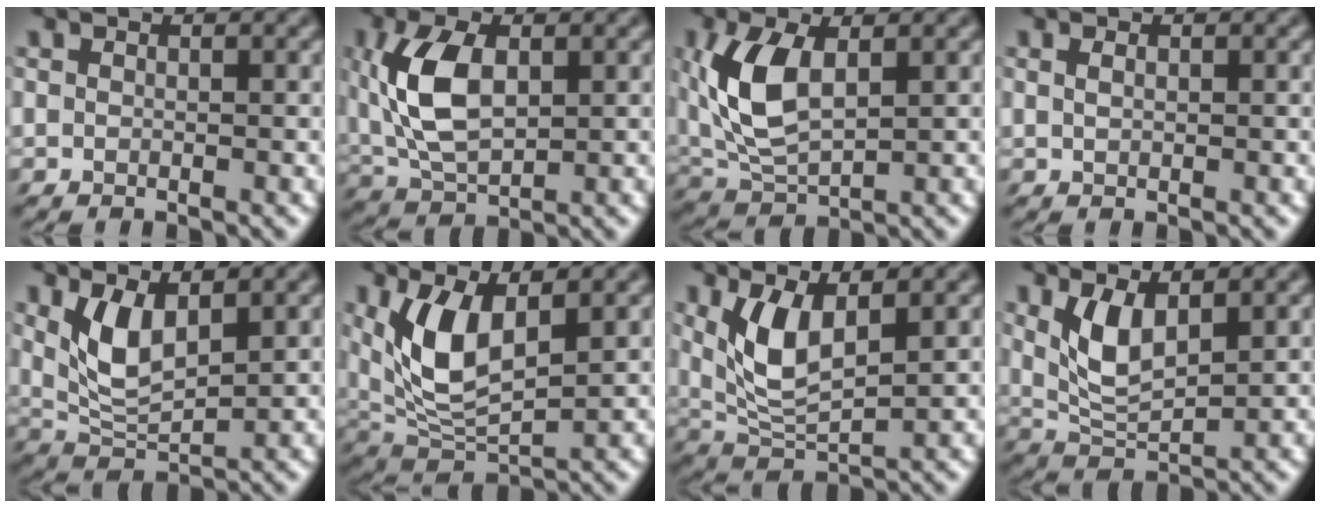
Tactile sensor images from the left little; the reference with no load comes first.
{"total": 6.5, "force": [0.4, 3.3, 5.6], "torque": [-0.122, 0.010, 0.000]}
{"total": 6.4, "force": [0.6, 3.0, 5.6], "torque": [-0.129, 0.008, 0.005]}
{"total": 0.7, "force": [0.1, 0.2, 0.6], "torque": [-0.014, 0.001, 0.002]}
{"total": 4.5, "force": [1.5, 1.4, 4.0], "torque": [-0.085, -0.006, 0.030]}
{"total": 6.9, "force": [1.4, 2.6, 6.3], "torque": [-0.138, -0.005, 0.021]}
{"total": 5.0, "force": [1.4, 1.5, 4.6], "torque": [-0.104, -0.006, 0.027]}
{"total": 4.1, "force": [1.4, 1.2, 3.7], "torque": [-0.076, -0.004, 0.028]}